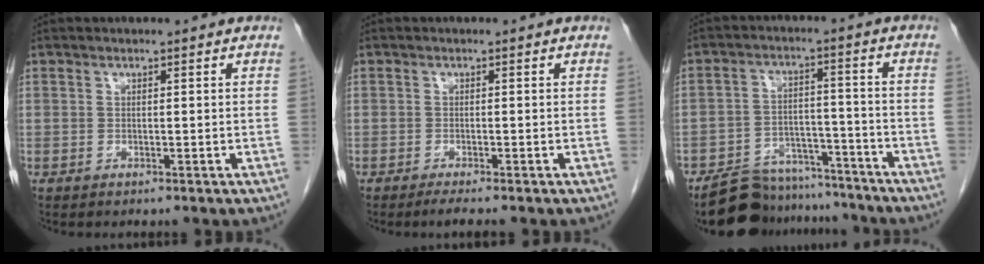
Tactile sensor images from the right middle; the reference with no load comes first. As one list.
[{"total": 1.8, "force": [-1.4, -0.3, 1.1], "torque": [-0.023, -0.007, -0.025]}, {"total": 11.7, "force": [-10.7, 4.4, 1.9], "torque": [-0.022, 0.020, -0.164]}]